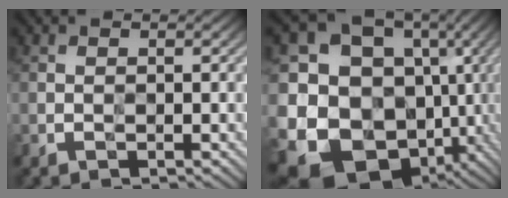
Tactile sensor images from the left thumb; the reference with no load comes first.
{"total": 18.9, "force": [-2.8, 16.3, 9.2], "torque": [-0.228, -0.032, -0.007]}